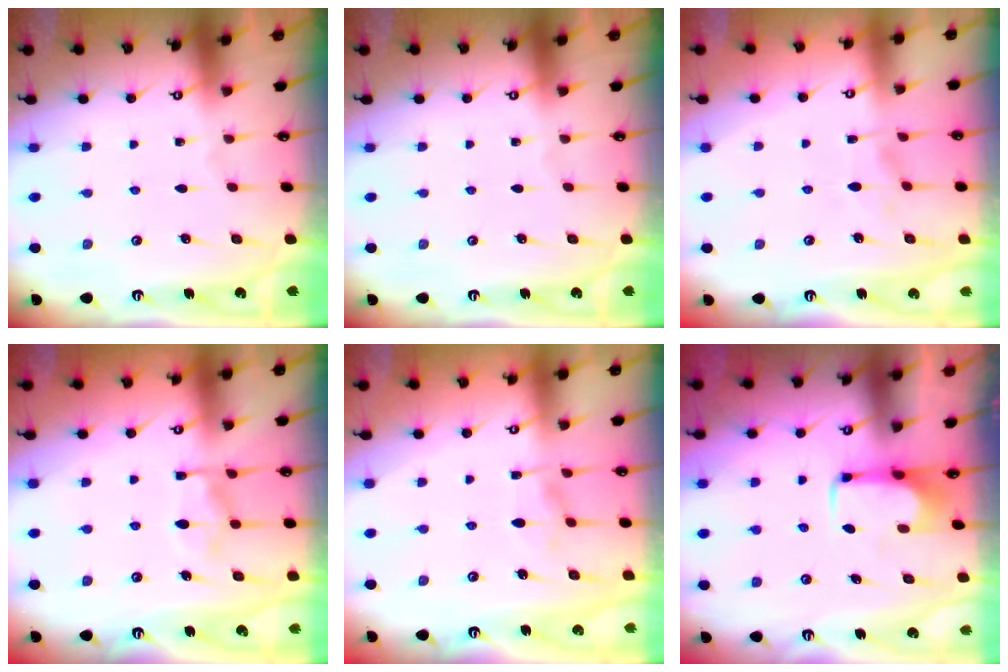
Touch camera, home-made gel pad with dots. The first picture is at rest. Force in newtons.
{"total": 0.0}
{"total": 2.4, "press": 2.3, "slide": 0.7}
{"total": 10.4, "press": 10.4, "slide": 1.1}
{"total": 2.2, "press": 1.9, "slide": 1.2}
{"total": 2.1, "press": 2.0, "slide": 0.4}